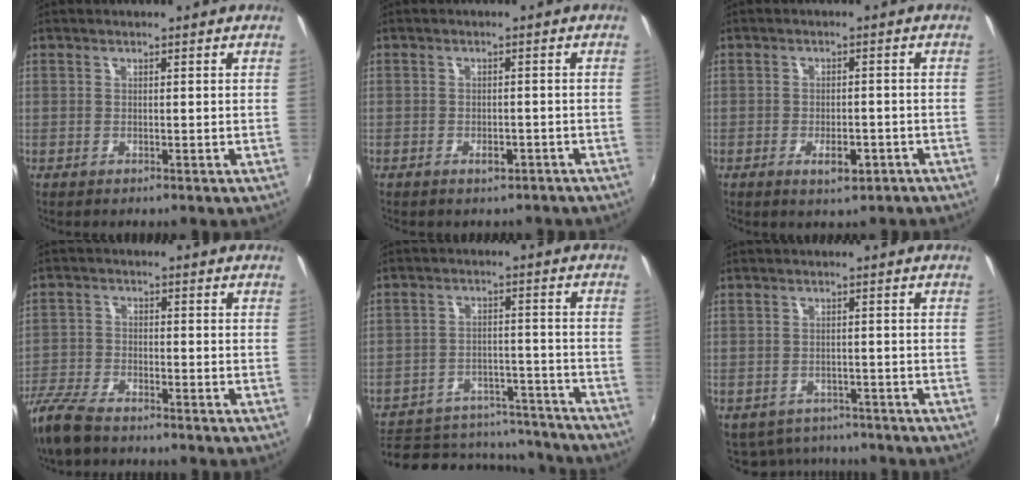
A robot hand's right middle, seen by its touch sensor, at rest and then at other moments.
{"total": 2.7, "force": [-2.1, 1.4, 1.1], "torque": [-0.017, 0.000, -0.023]}
{"total": 4.3, "force": [-2.4, 2.0, 2.9], "torque": [-0.059, -0.003, -0.032]}
{"total": 9.4, "force": [-7.6, 3.0, 4.6], "torque": [-0.123, -0.023, -0.153]}
{"total": 17.0, "force": [-13.8, 8.4, 5.4], "torque": [-0.127, 0.031, -0.165]}
{"total": 7.5, "force": [-6.3, 3.7, 1.9], "torque": [-0.050, -0.012, -0.086]}